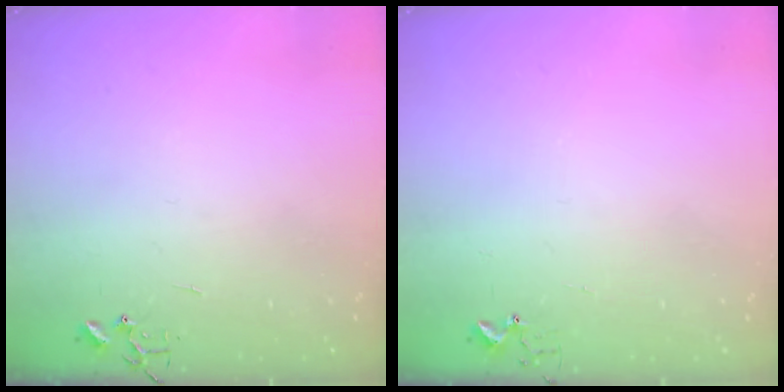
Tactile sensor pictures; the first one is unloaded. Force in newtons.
{"total": 3.8, "press": 3.8, "slide": 0.3}